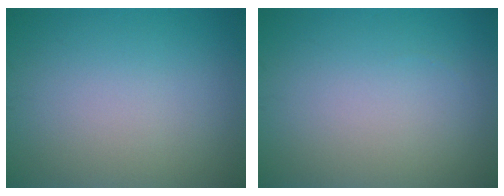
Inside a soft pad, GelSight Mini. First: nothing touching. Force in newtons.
{"total": 0.0}